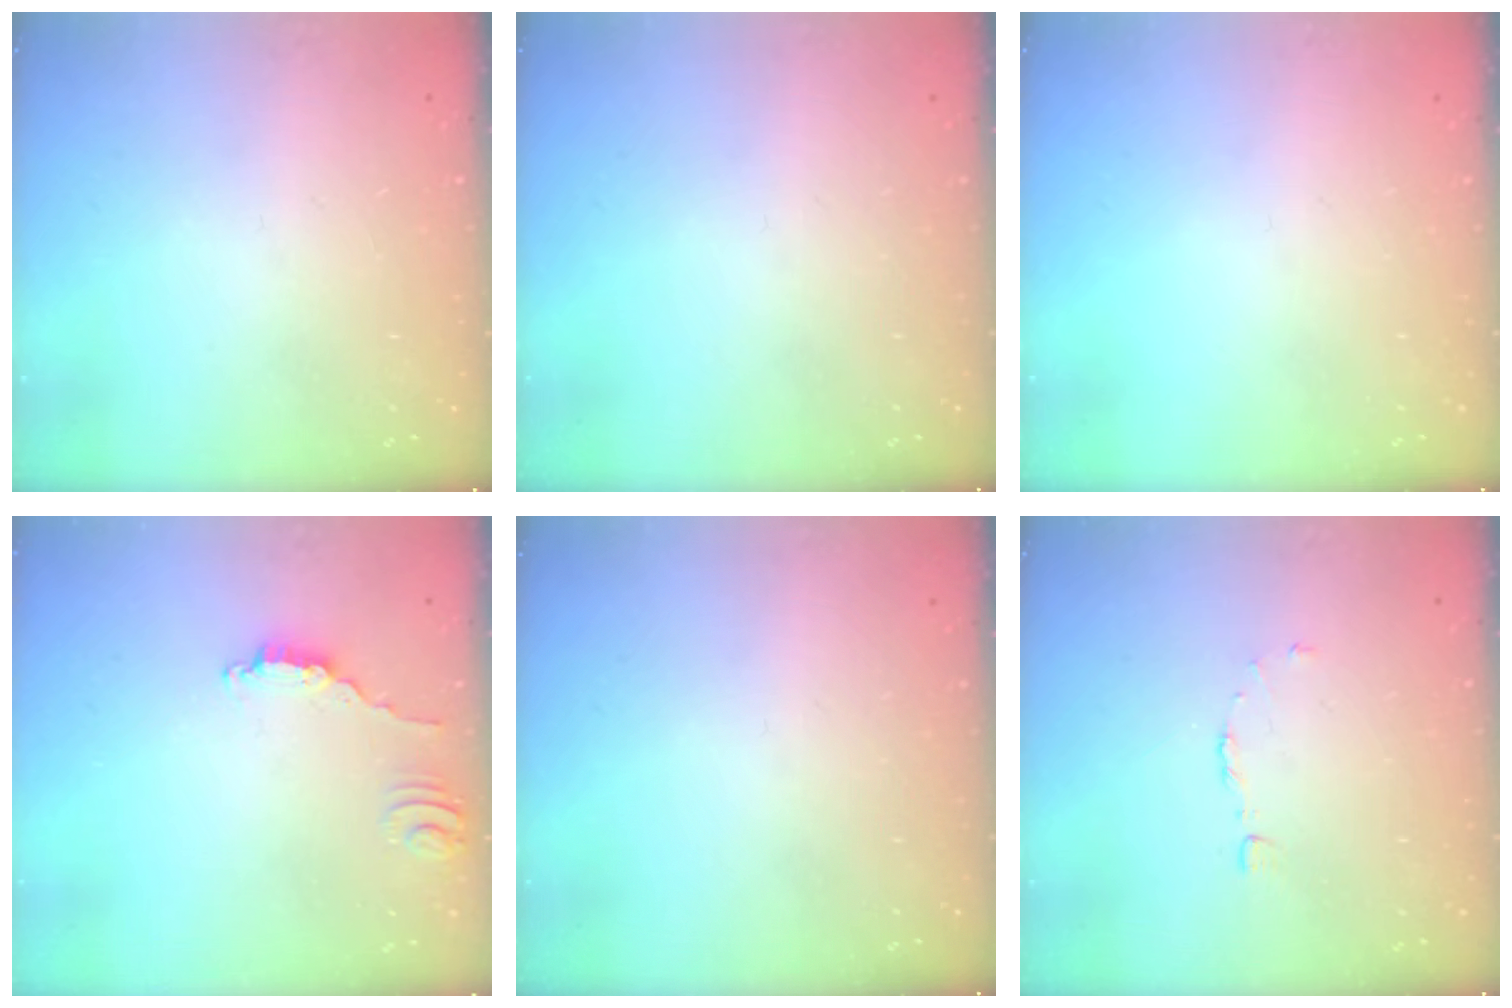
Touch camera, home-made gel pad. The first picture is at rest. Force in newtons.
{"total": 0.0}
{"total": 0.0}
{"total": 2.6, "press": 2.6, "slide": 0.2}
{"total": 0.0}
{"total": 4.0, "press": 3.9, "slide": 0.4}